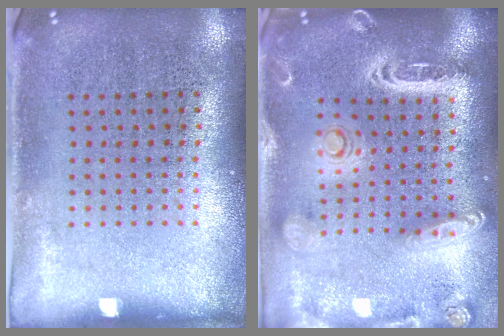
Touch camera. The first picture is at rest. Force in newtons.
{"total": 2.7, "press": 2.3, "slide": 1.3}